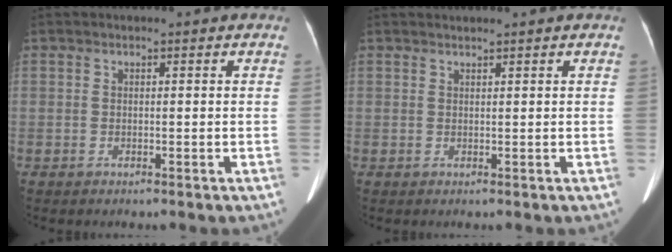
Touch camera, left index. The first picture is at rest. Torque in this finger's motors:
{"motor_torque": [-0.43, 0.33, -0.39, -0.05]}